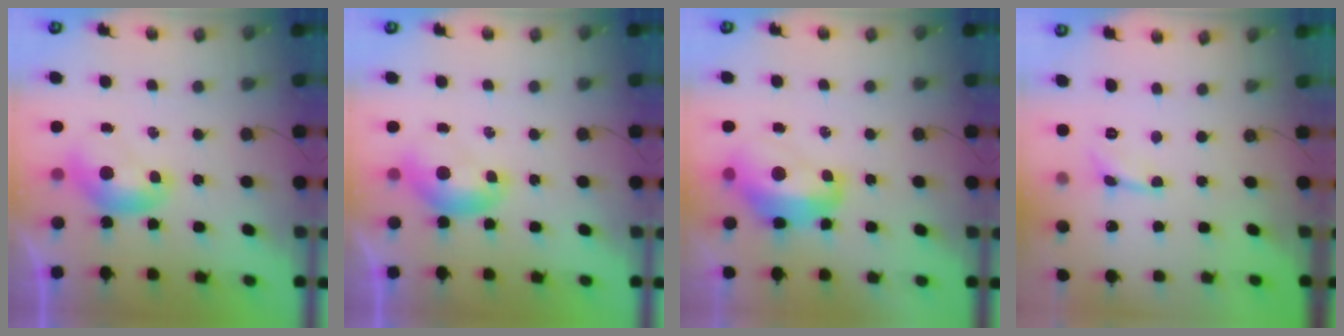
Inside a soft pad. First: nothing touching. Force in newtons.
{"total": 0.0}
{"total": 8.3, "press": 8.2, "slide": 1.5}
{"total": 2.1, "press": 2.1, "slide": 0.5}